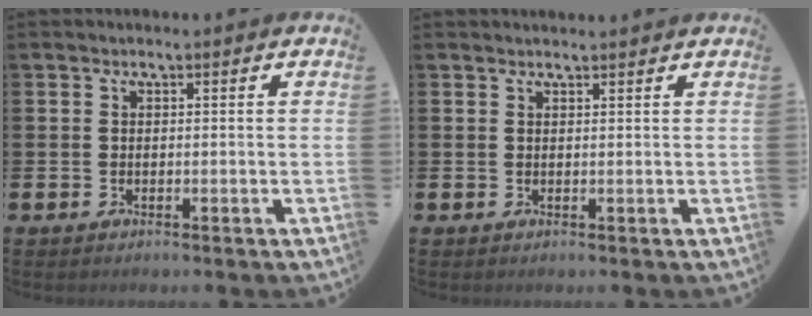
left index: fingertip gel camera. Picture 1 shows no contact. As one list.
[{"total": 1.1, "force": [1.1, 0.0, 0.1], "torque": [0.008, -0.006, 0.019]}]